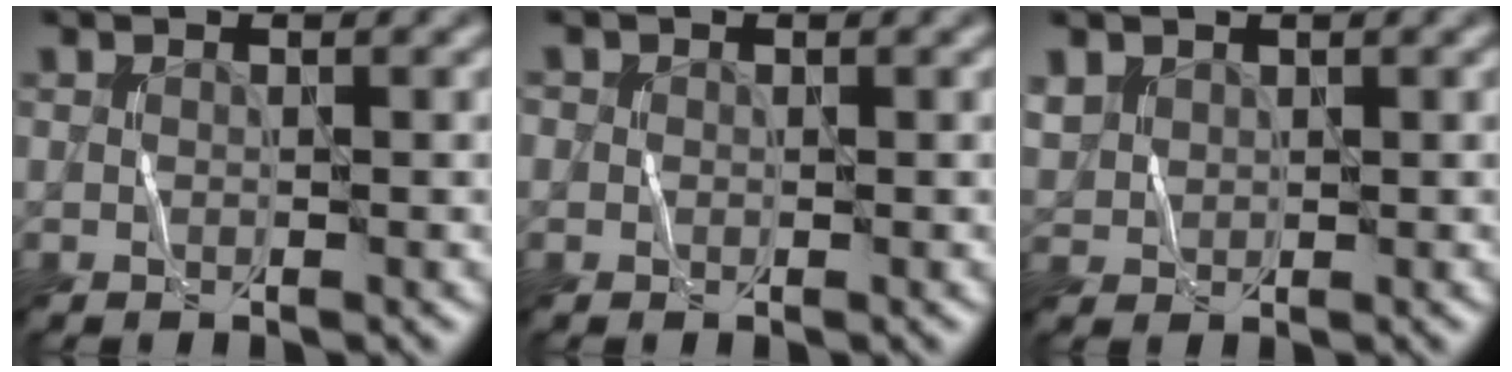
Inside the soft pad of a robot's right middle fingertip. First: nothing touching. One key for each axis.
{"total": 0.6, "fx": 0.0, "fy": 0.6, "fz": 0.0, "tx": 0.006, "ty": 0.000, "tz": -0.001}
{"total": 1.7, "fx": 1.0, "fy": 1.3, "fz": 0.4, "tx": -0.014, "ty": 0.003, "tz": 0.026}